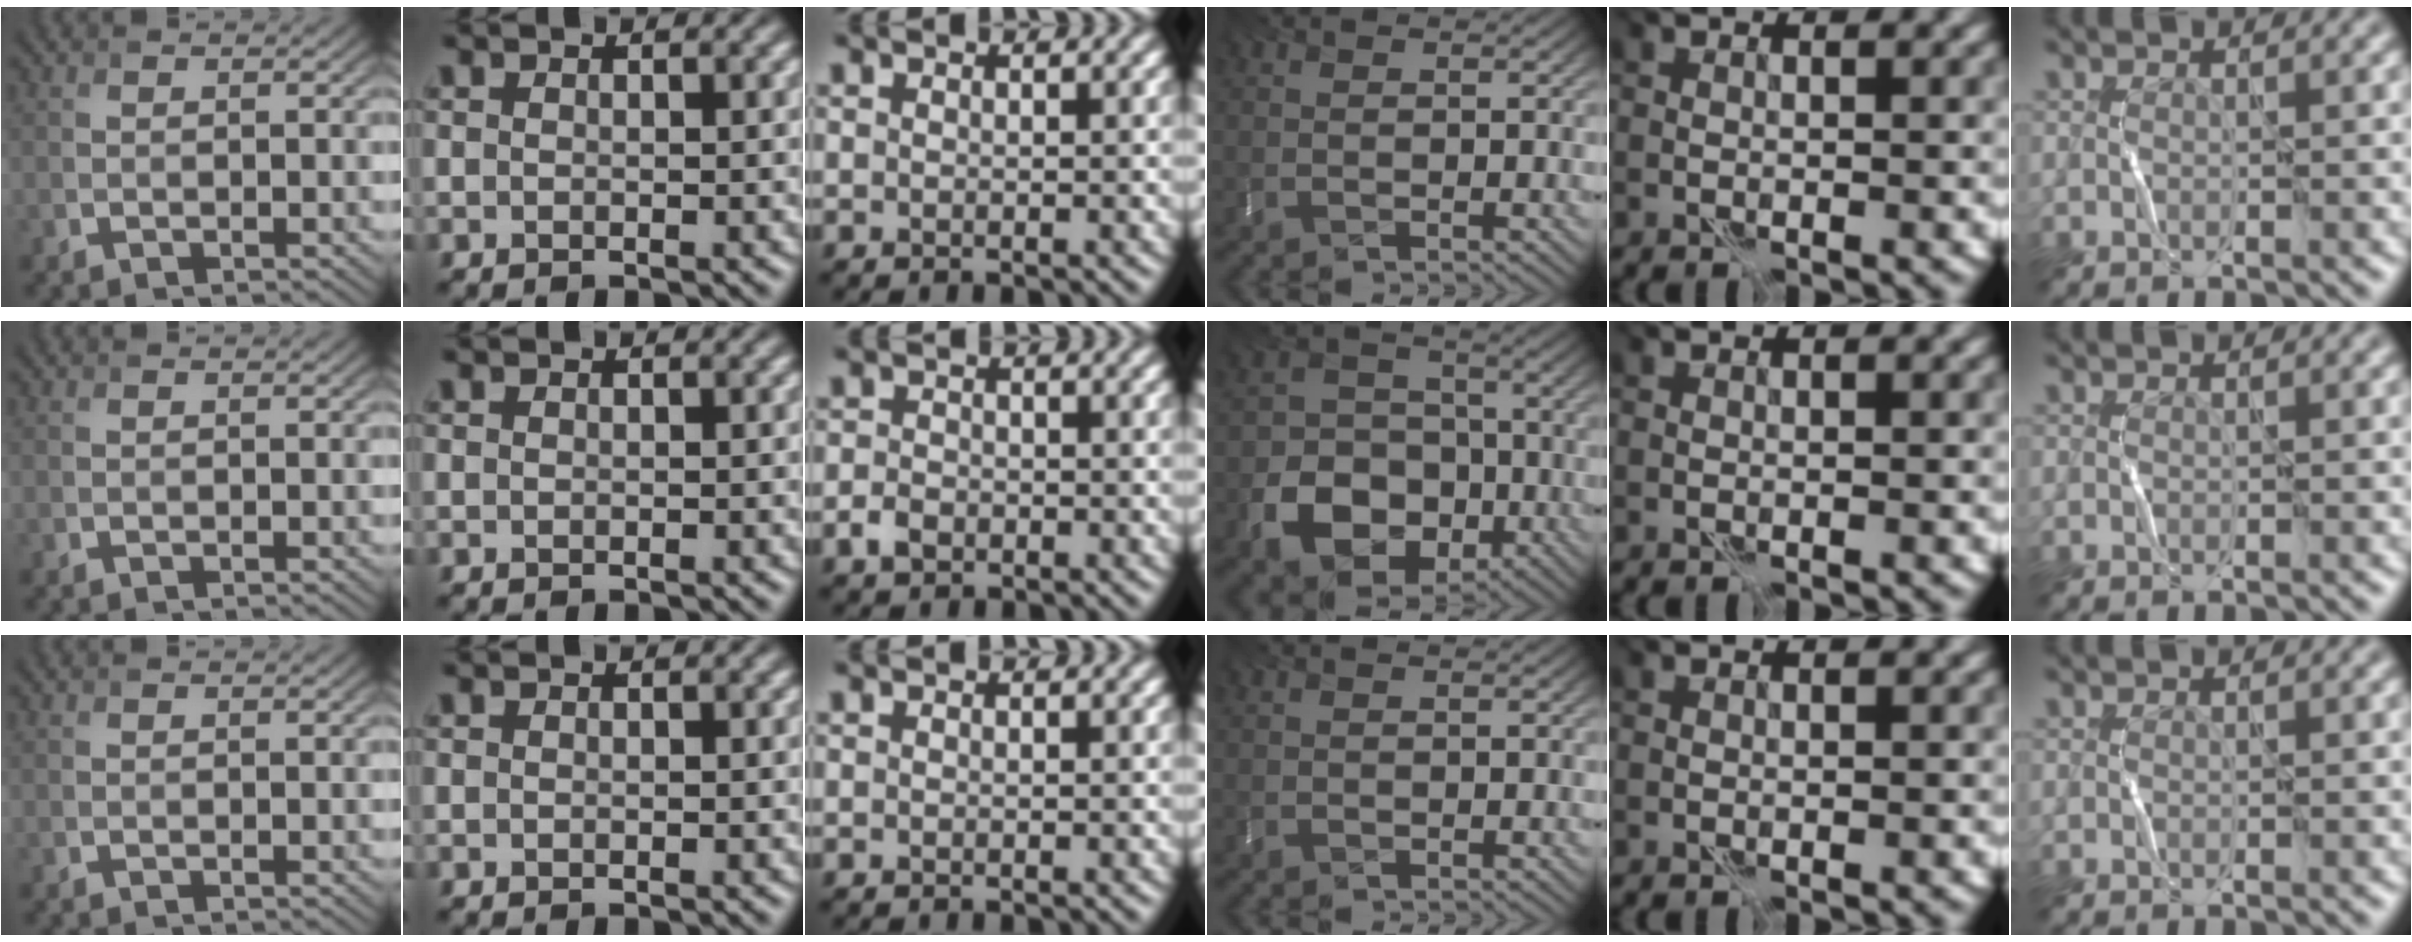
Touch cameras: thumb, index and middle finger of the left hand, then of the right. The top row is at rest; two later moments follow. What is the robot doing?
{"motion": "fold", "object": "bubble wrap"}